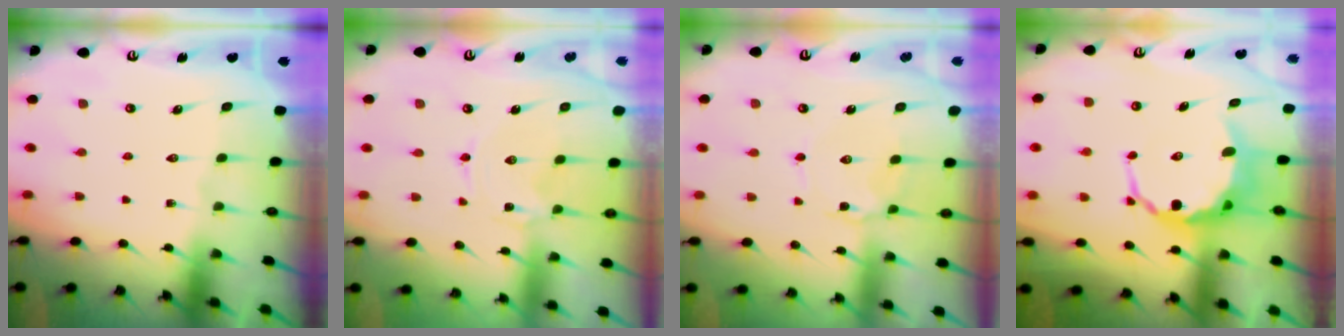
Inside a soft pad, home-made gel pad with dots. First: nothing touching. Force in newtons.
{"total": 0.0}
{"total": 2.7, "press": 2.7, "slide": 0.2}
{"total": 9.6, "press": 9.3, "slide": 2.4}